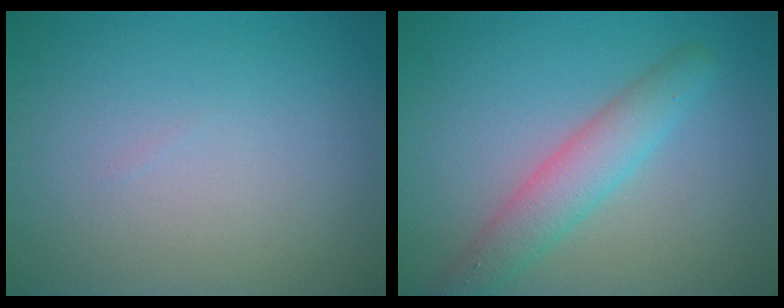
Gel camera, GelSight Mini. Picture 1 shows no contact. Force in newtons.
{"total": 3.7, "press": 3.7, "slide": 0.1}